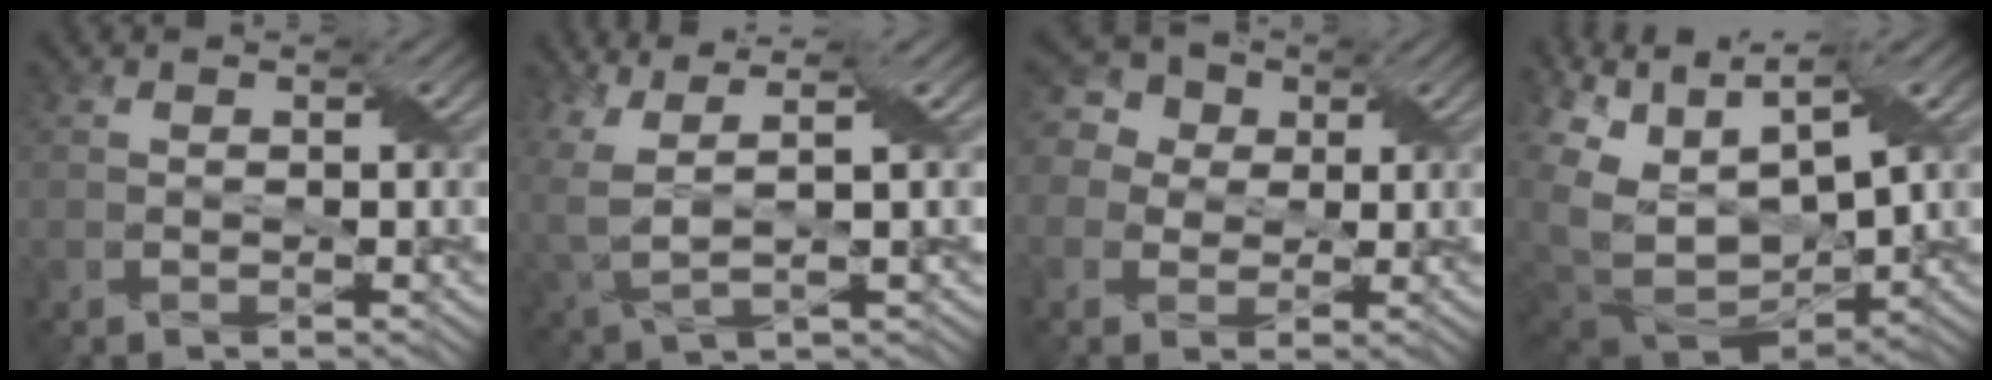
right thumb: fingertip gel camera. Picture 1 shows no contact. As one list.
[{"total": 6.0, "force": [2.3, 2.0, 5.2], "torque": [-0.138, 0.001, 0.050]}, {"total": 7.5, "force": [2.0, 6.4, 3.4], "torque": [-0.116, 0.034, 0.011]}, {"total": 13.0, "force": [2.3, 8.0, 10.0], "torque": [-0.231, -0.001, 0.087]}]